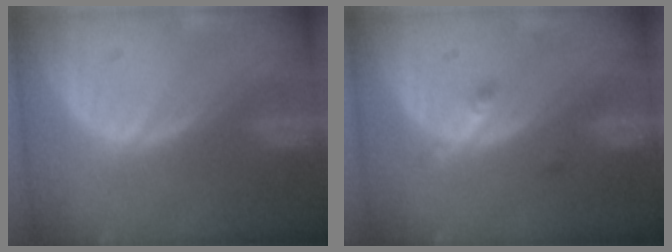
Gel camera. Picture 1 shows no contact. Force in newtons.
{"total": 2.7, "press": 2.3, "slide": 1.5}